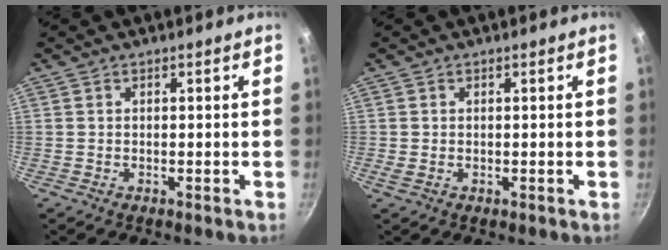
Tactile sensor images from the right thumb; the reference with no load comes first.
{"total": 0.8, "force": [0.1, 0.5, 0.6], "torque": [-0.011, -0.001, 0.002]}